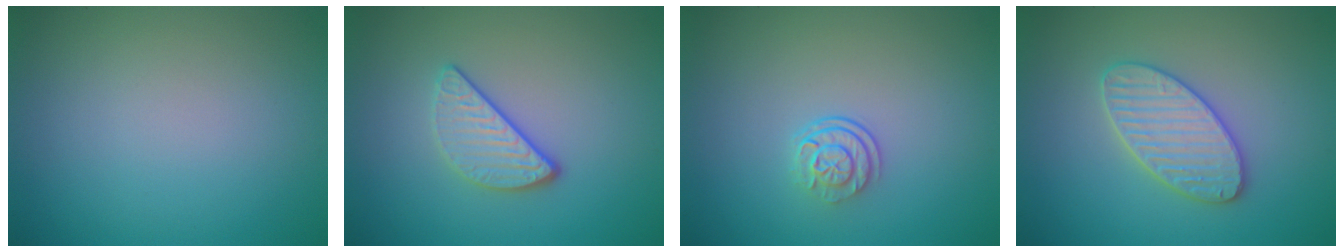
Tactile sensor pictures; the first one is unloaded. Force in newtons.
{"total": 3.2, "press": 2.6, "slide": 1.8}
{"total": 2.4, "press": 1.7, "slide": 1.6}
{"total": 3.8, "press": 3.8, "slide": 0.3}